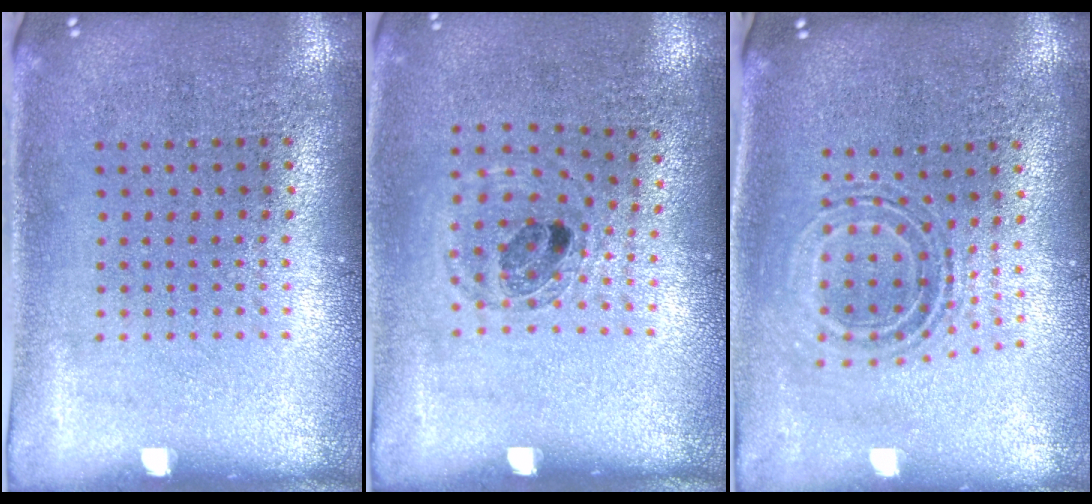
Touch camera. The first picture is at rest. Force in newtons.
{"total": 0.8, "press": 0.8, "slide": 0.2}
{"total": 0.8, "press": 0.8, "slide": 0.3}